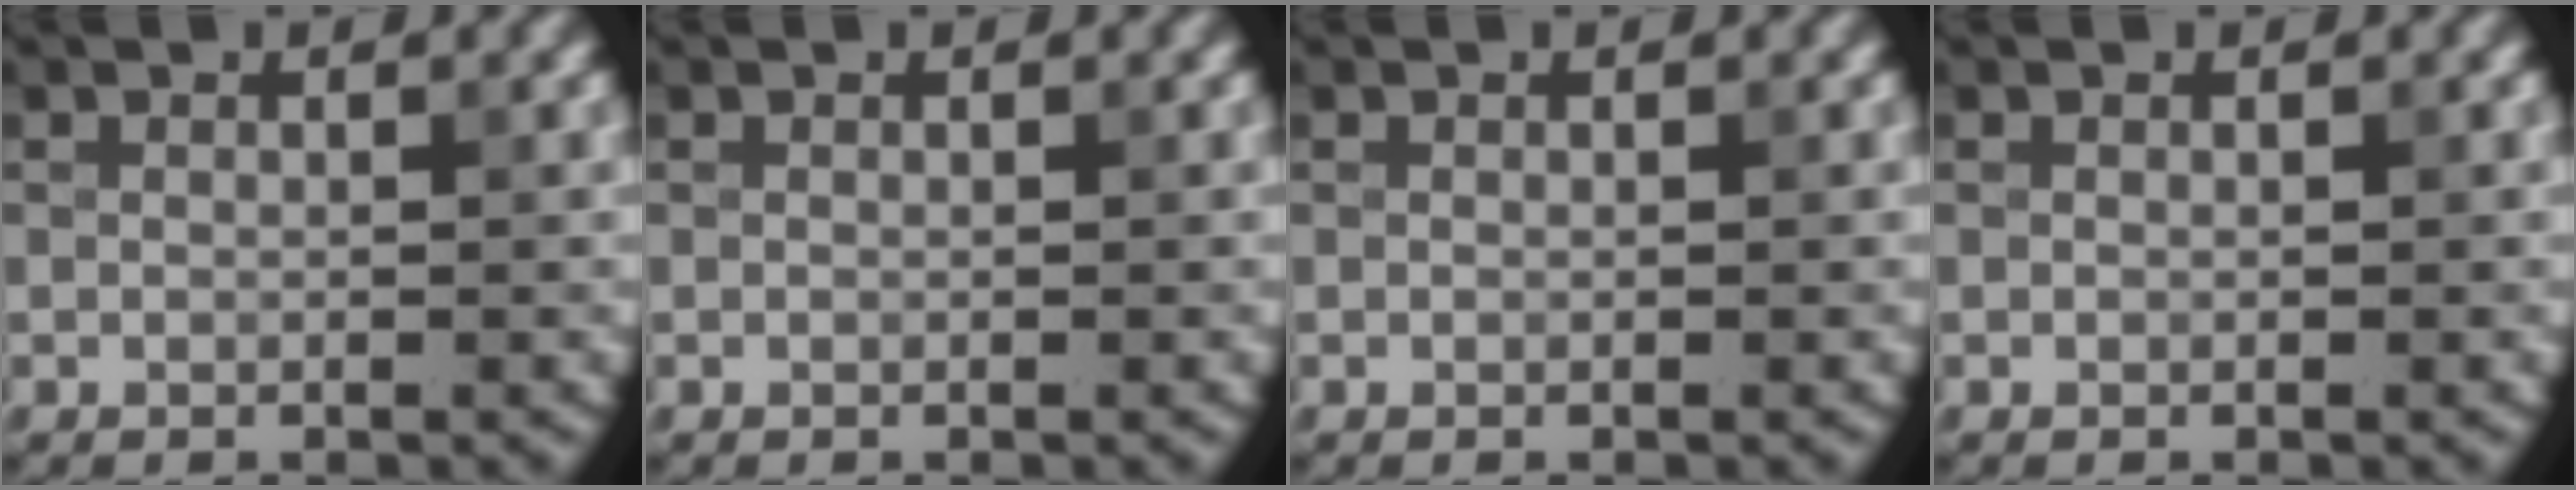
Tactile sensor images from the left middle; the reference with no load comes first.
{"total": 0.0}
{"total": 0.0}
{"total": 0.0}